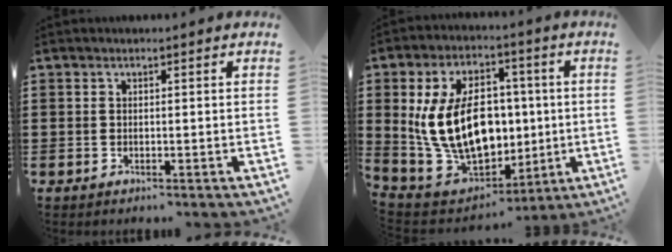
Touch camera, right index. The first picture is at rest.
{"total": 16.4, "force": [1.2, 10.6, 12.5], "torque": [-0.267, 0.000, 0.022]}